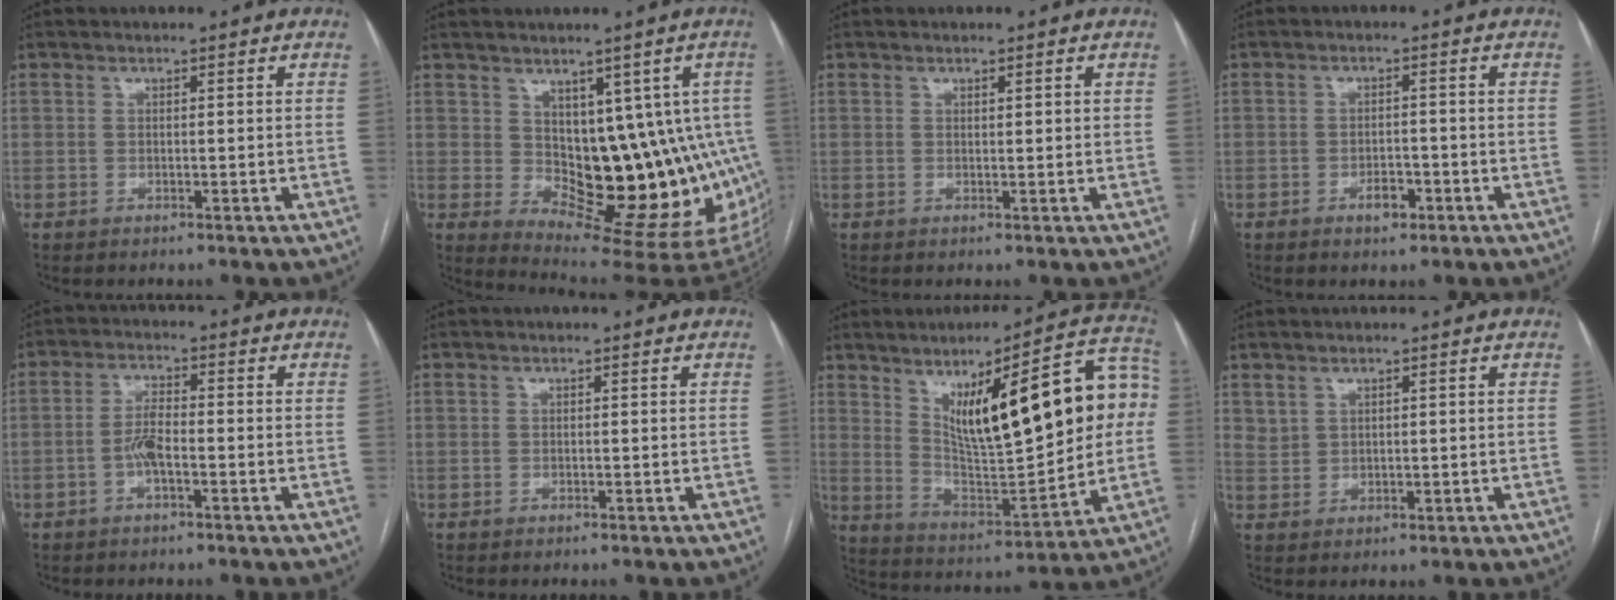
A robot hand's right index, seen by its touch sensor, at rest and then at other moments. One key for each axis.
{"total": 13.9, "fx": 0.6, "fy": 7.5, "fz": 11.7, "tx": -0.124, "ty": 0.012, "tz": 0.024}
{"total": 1.2, "fx": 0.6, "fy": 0.3, "fz": 1.0, "tx": -0.017, "ty": 0.002, "tz": 0.008}
{"total": 2.8, "fx": -1.5, "fy": 1.6, "fz": 1.9, "tx": -0.025, "ty": 0.005, "tz": -0.019}
{"total": 3.7, "fx": -1.2, "fy": 1.0, "fz": 3.4, "tx": -0.072, "ty": 0.008, "tz": -0.023}
{"total": 0.0}
{"total": 23.9, "fx": 5.4, "fy": 5.6, "fz": 22.6, "tx": -0.341, "ty": 0.026, "tz": 0.089}
{"total": 2.4, "fx": 1.8, "fy": 1.4, "fz": 0.5, "tx": -0.007, "ty": -0.002, "tz": 0.039}